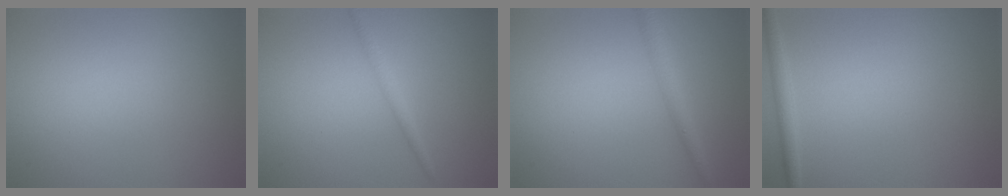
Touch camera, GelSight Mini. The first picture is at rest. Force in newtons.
{"total": 1.3, "press": 1.3, "slide": 0.0}
{"total": 2.0, "press": 2.0, "slide": 0.0}
{"total": 1.4, "press": 1.4, "slide": 0.1}